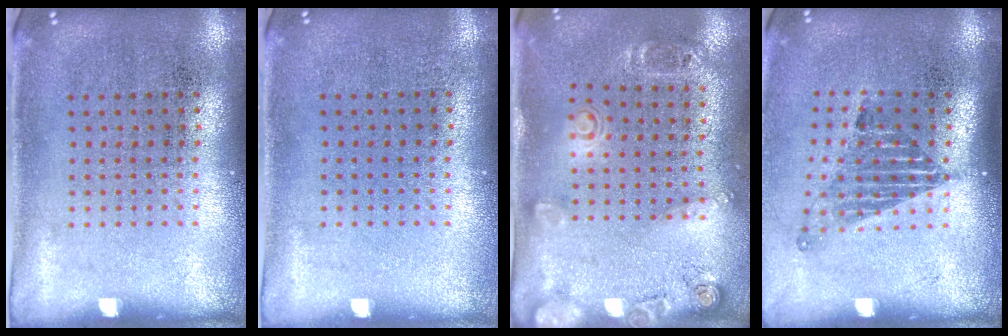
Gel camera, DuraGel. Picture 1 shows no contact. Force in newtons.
{"total": 0.0}
{"total": 1.8, "press": 1.2, "slide": 1.4}
{"total": 1.6, "press": 1.1, "slide": 1.2}